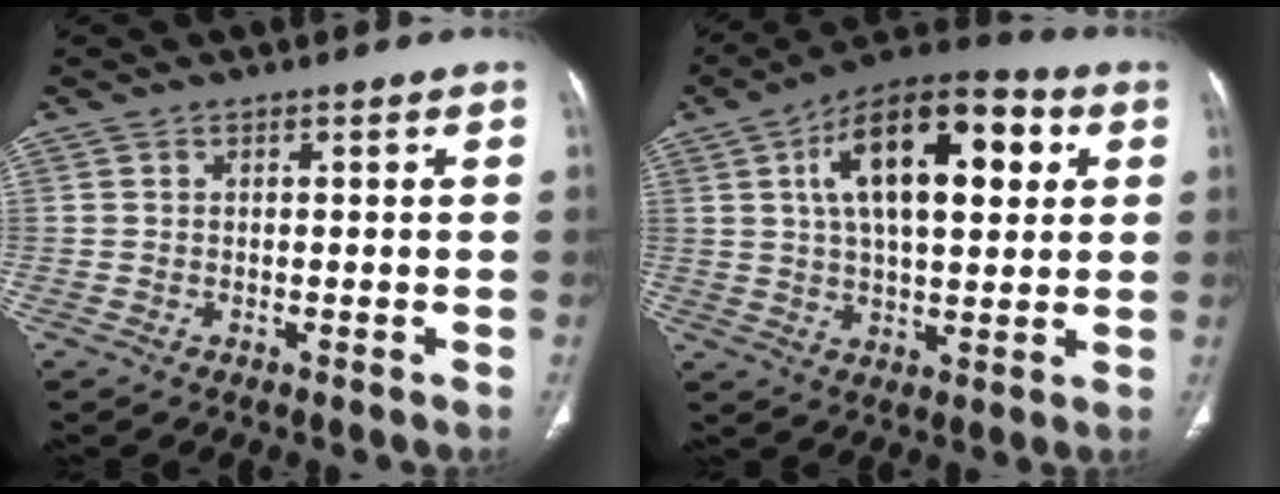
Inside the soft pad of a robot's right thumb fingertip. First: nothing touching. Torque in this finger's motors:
{"motor_torque": [0.55, 4.46, 1.71, 0.34, 0.17]}